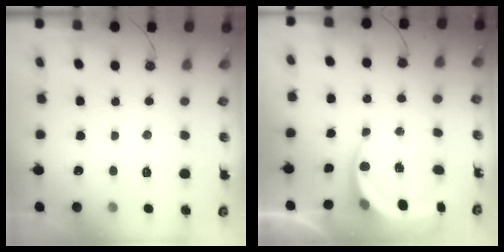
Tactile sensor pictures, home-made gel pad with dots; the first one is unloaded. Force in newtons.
{"total": 5.8, "press": 5.8, "slide": 0.4}